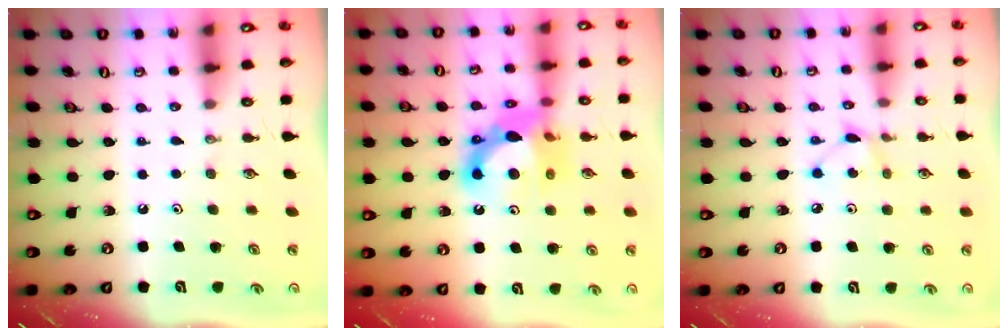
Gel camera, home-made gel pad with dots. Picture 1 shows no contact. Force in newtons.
{"total": 14.1, "press": 14.1, "slide": 1.1}
{"total": 4.2, "press": 4.2, "slide": 0.6}